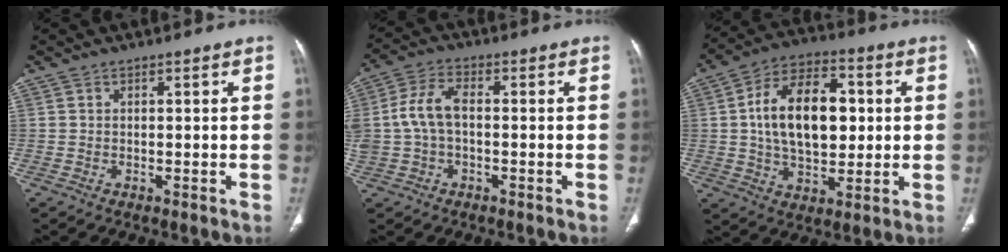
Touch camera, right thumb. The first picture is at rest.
{"total": 8.0, "force": [-0.1, 4.6, 6.6], "torque": [-0.150, 0.025, -0.006]}
{"total": 17.8, "force": [1.9, 10.7, 14.1], "torque": [-0.210, 0.014, 0.030]}